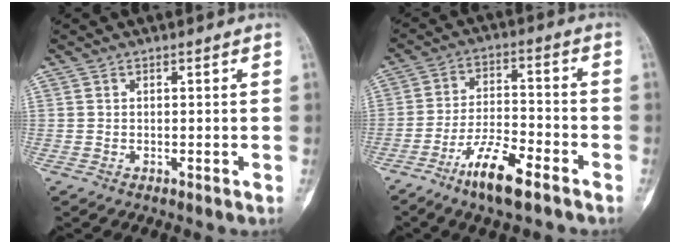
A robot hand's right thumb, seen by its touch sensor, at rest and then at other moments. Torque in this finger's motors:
{"motor_torque": [0.20, 0.40, 0.07, -0.17, 0.06]}